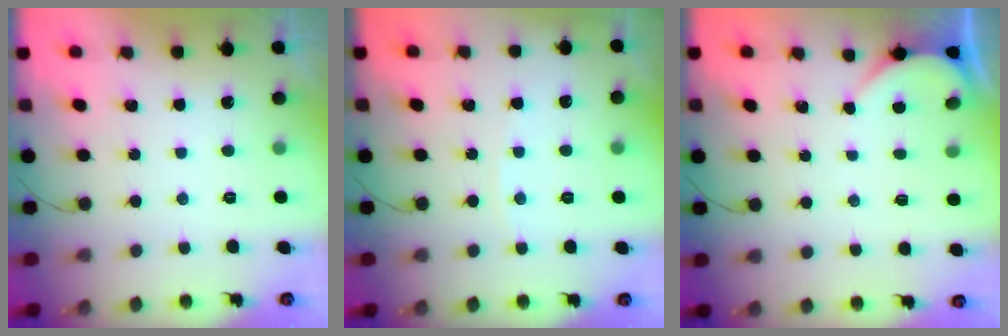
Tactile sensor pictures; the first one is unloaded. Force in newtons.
{"total": 2.3, "press": 2.3, "slide": 0.3}
{"total": 1.3, "press": 1.3, "slide": 0.1}